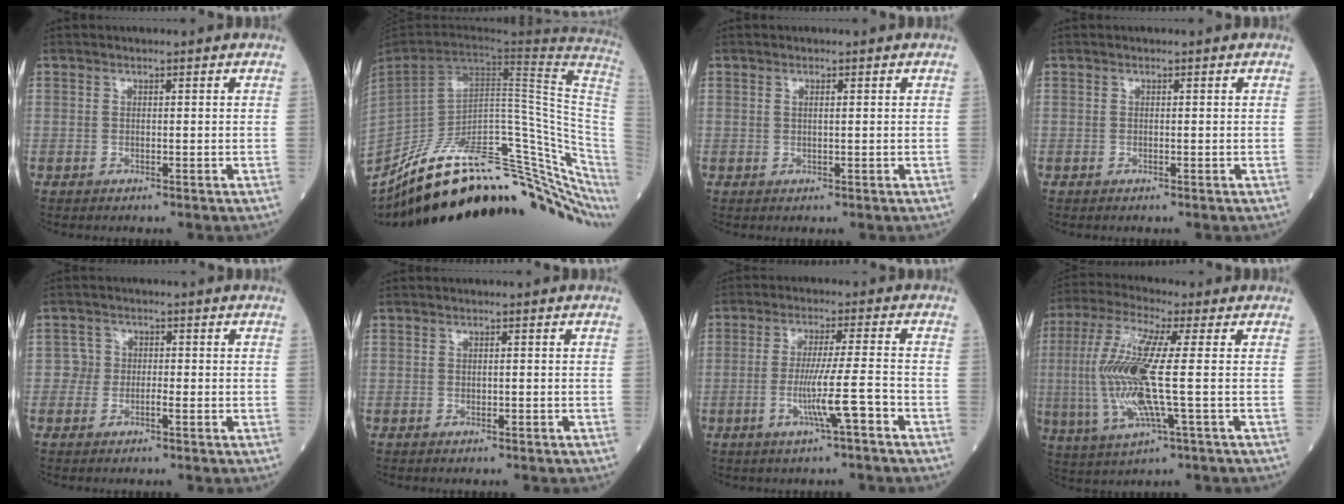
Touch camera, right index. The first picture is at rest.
{"total": 32.8, "force": [-21.7, 7.2, 23.5], "torque": [-0.273, -0.009, -0.319]}
{"total": 0.7, "force": [0.3, 0.1, 0.7], "torque": [-0.016, 0.000, 0.005]}
{"total": 0.0}
{"total": 2.4, "force": [-0.6, 2.0, 1.0], "torque": [-0.008, 0.008, -0.015]}
{"total": 0.0}
{"total": 7.2, "force": [-3.0, -0.6, 6.5], "torque": [-0.117, -0.006, -0.052]}
{"total": 14.1, "force": [-0.4, 1.3, 14.0], "torque": [-0.312, 0.006, -0.009]}